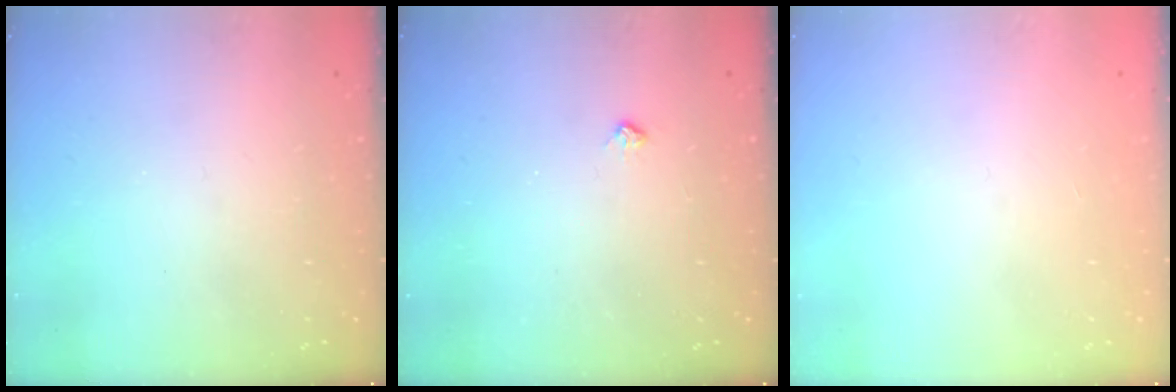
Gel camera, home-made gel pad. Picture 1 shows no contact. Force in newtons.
{"total": 5.1, "press": 5.1, "slide": 0.5}
{"total": 0.0}